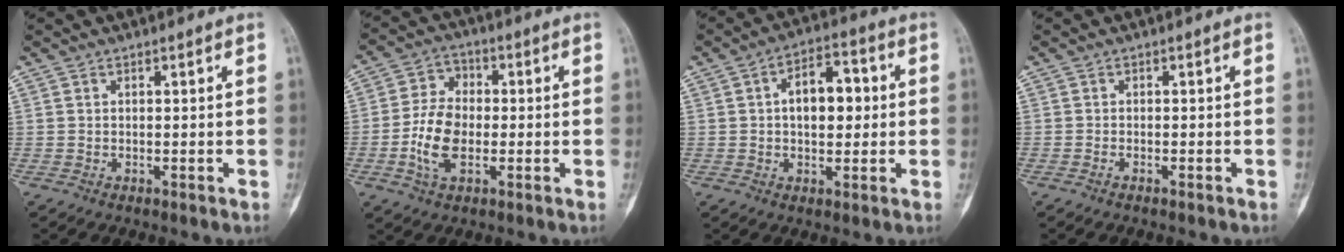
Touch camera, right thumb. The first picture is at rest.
{"total": 9.4, "force": [-1.9, 6.1, 7.0], "torque": [-0.129, 0.015, -0.042]}
{"total": 9.6, "force": [1.0, 5.5, 7.8], "torque": [-0.096, 0.018, 0.012]}
{"total": 0.7, "force": [-0.6, 0.2, 0.4], "torque": [-0.015, 0.003, -0.007]}